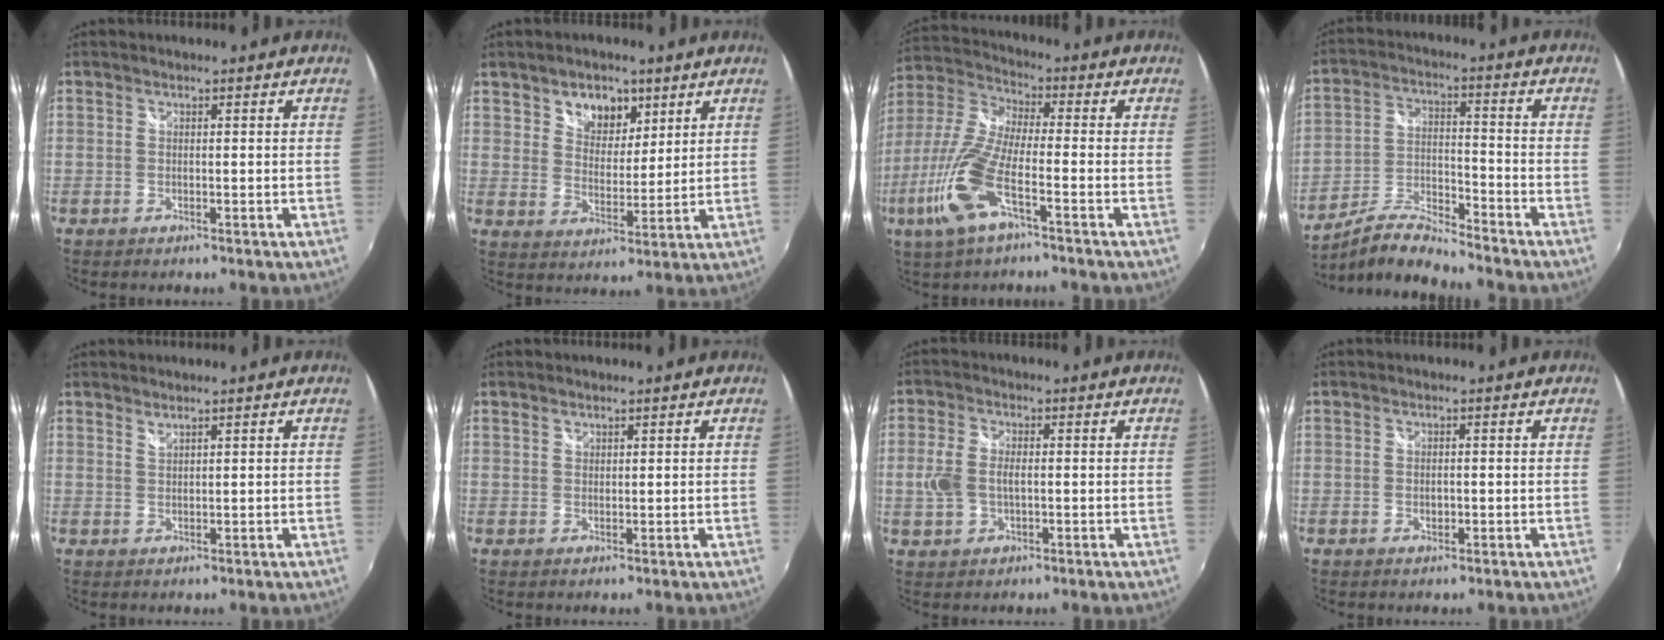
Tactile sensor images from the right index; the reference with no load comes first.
{"total": 7.9, "force": [4.6, 5.4, 3.5], "torque": [-0.050, 0.008, 0.080]}
{"total": 14.3, "force": [-6.0, 3.8, 12.4], "torque": [-0.286, -0.009, -0.127]}
{"total": 8.8, "force": [-8.4, 0.3, 2.5], "torque": [-0.057, 0.011, -0.166]}
{"total": 1.2, "force": [1.2, 0.1, 0.4], "torque": [-0.005, 0.001, 0.021]}
{"total": 1.2, "force": [0.9, 0.7, 0.2], "torque": [0.000, 0.002, 0.015]}
{"total": 6.0, "force": [-0.5, 3.8, 4.6], "torque": [-0.100, 0.001, -0.007]}
{"total": 1.3, "force": [-0.1, 1.0, 0.9], "torque": [-0.015, -0.001, -0.002]}